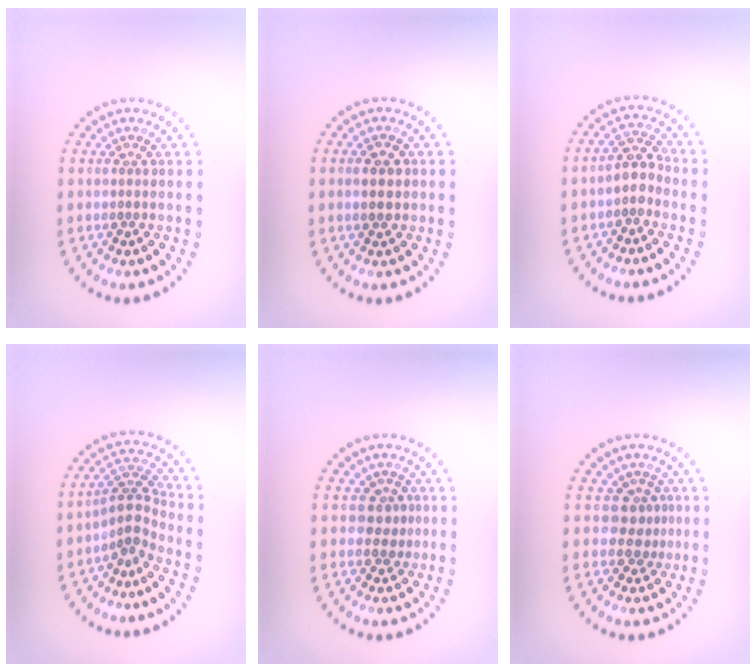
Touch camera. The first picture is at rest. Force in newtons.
{"total": 2.6, "press": 2.6, "slide": 0.1}
{"total": 2.3, "press": 2.0, "slide": 1.1}
{"total": 3.0, "press": 2.0, "slide": 2.2}
{"total": 2.1, "press": 1.7, "slide": 1.2}
{"total": 2.3, "press": 1.5, "slide": 1.7}